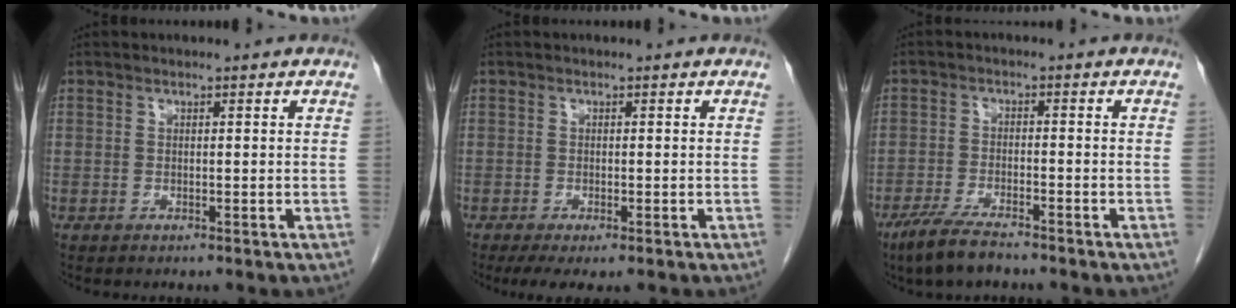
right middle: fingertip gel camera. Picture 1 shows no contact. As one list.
[{"total": 4.6, "force": [-3.1, 1.2, 3.1], "torque": [-0.051, -0.016, -0.045]}, {"total": 6.2, "force": [-4.8, 1.0, 3.7], "torque": [-0.079, -0.013, -0.088]}]